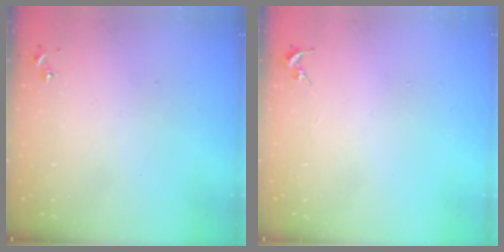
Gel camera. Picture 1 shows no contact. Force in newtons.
{"total": 0.0}